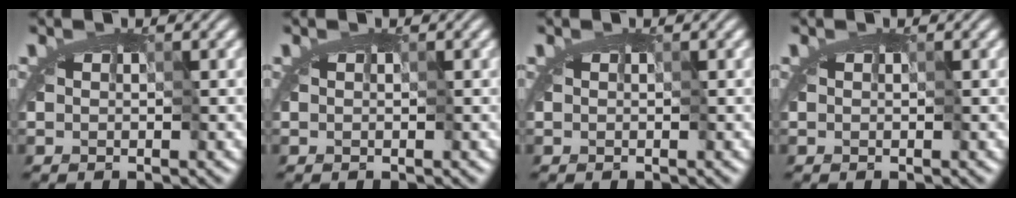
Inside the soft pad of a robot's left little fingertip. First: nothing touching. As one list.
[{"total": 0.0}, {"total": 0.0}, {"total": 0.0}]